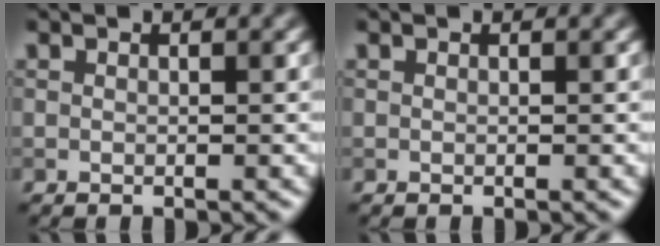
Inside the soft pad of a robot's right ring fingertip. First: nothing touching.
{"total": 0.0}